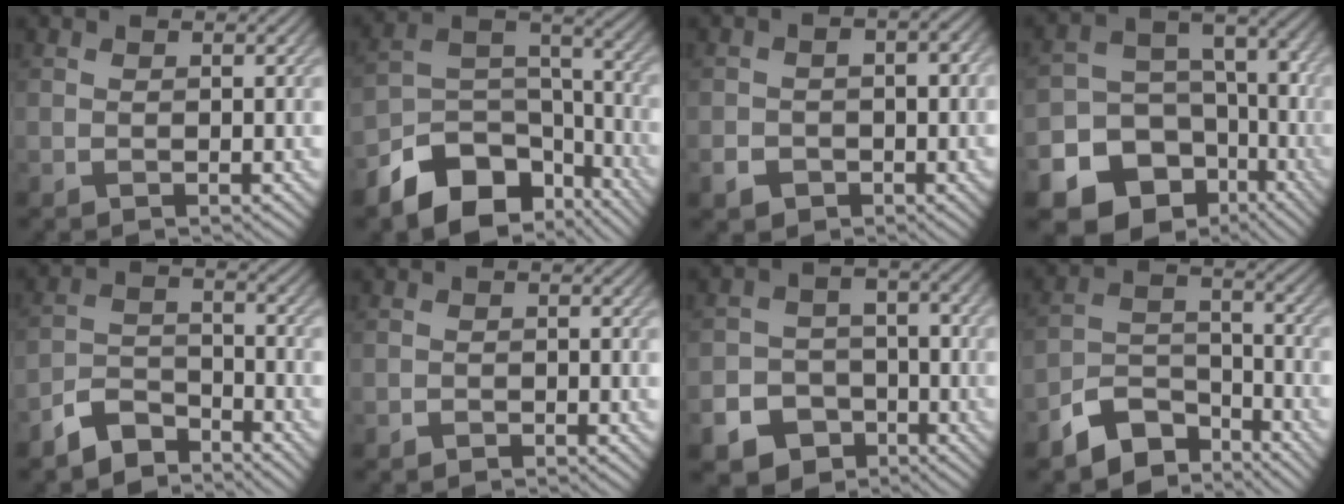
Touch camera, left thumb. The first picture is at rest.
{"total": 12.8, "force": [-8.5, 7.1, 6.5], "torque": [-0.130, -0.023, -0.154]}
{"total": 4.3, "force": [-1.7, 3.3, 2.1], "torque": [-0.025, -0.007, -0.030]}
{"total": 19.6, "force": [-10.0, 15.7, 5.9], "torque": [-0.158, -0.059, -0.143]}
{"total": 6.0, "force": [-5.1, 2.2, 2.2], "torque": [-0.043, -0.003, -0.112]}
{"total": 0.8, "force": [-0.7, 0.3, 0.1], "torque": [0.000, -0.001, -0.014]}
{"total": 11.7, "force": [-6.8, 9.2, 2.6], "torque": [-0.078, -0.036, -0.109]}
{"total": 8.3, "force": [-6.5, 3.8, 3.4], "torque": [-0.065, -0.008, -0.133]}